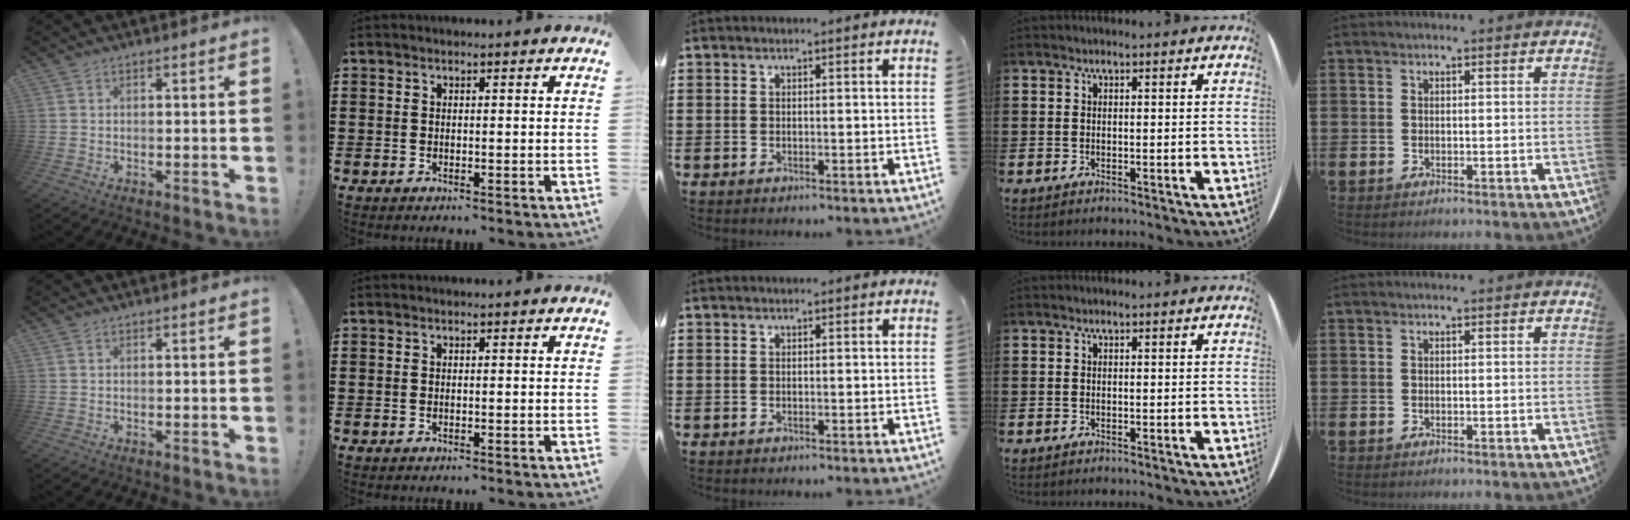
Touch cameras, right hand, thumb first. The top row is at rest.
{}